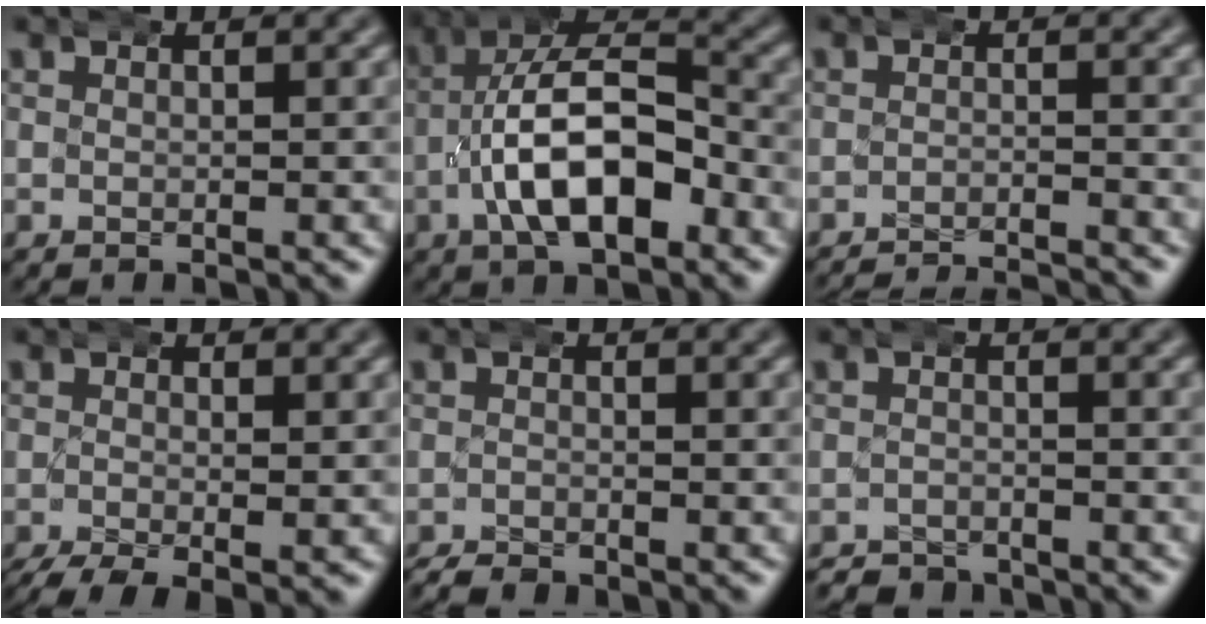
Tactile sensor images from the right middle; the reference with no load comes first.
{"total": 9.4, "force": [-1.9, 5.6, 7.2], "torque": [-0.118, -0.011, -0.033]}
{"total": 8.9, "force": [-8.7, 1.6, 1.3], "torque": [-0.004, -0.016, -0.138]}
{"total": 4.1, "force": [-2.8, 1.4, 2.6], "torque": [-0.054, -0.025, -0.033]}
{"total": 2.4, "force": [-2.1, 1.0, 0.7], "torque": [-0.022, -0.011, -0.034]}
{"total": 2.5, "force": [-2.3, 0.8, -0.2], "torque": [-0.003, -0.010, -0.039]}